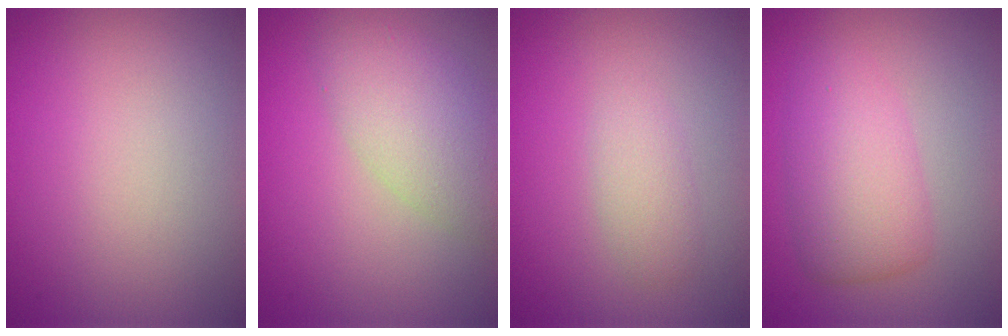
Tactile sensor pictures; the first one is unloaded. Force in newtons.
{"total": 4.9, "press": 4.9, "slide": 0.2}
{"total": 1.7, "press": 1.7, "slide": 0.1}
{"total": 4.7, "press": 4.7, "slide": 0.1}